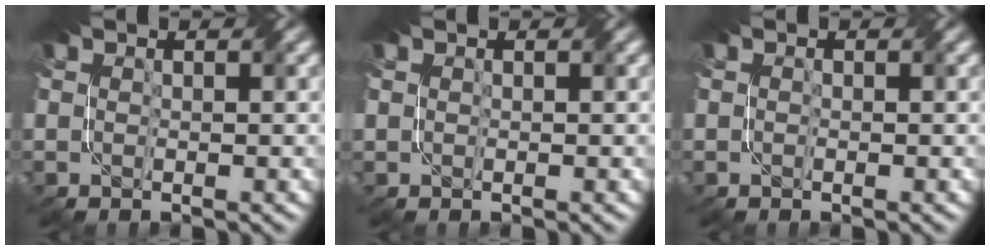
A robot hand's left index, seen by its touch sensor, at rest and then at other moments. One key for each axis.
{"total": 0.6, "fx": -0.1, "fy": -0.5, "fz": -0.4, "tx": 0.008, "ty": 0.001, "tz": -0.003}
{"total": 0.0}